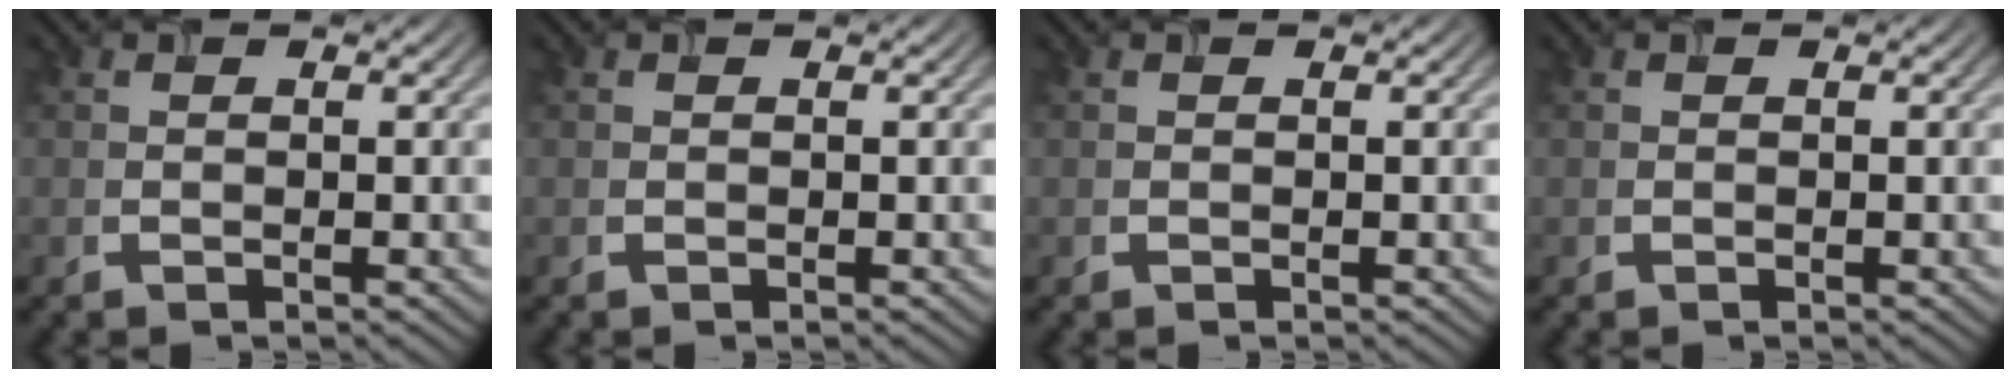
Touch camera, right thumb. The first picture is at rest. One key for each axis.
{"total": 0.0}
{"total": 0.0}
{"total": 0.0}